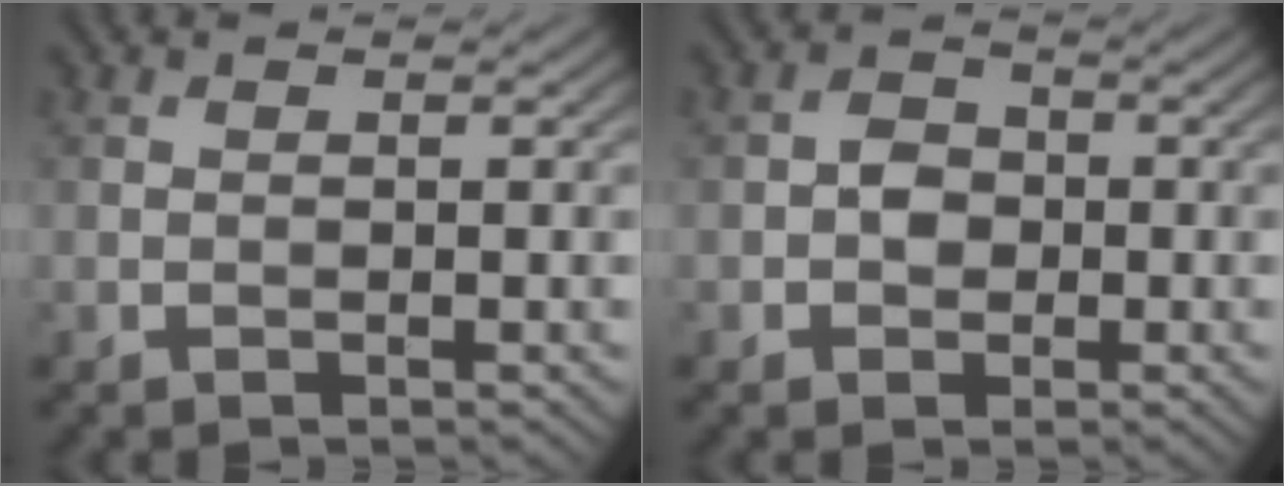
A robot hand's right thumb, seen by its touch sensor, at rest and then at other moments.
{"total": 2.4, "force": [-0.5, 2.1, 1.2], "torque": [-0.022, 0.002, -0.016]}